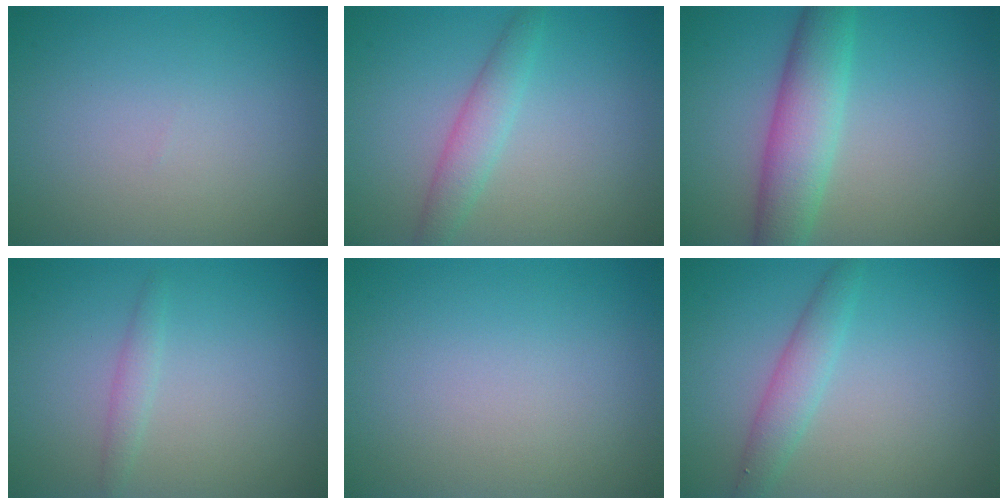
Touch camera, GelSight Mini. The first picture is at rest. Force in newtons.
{"total": 2.5, "press": 2.5, "slide": 0.0}
{"total": 6.1, "press": 6.1, "slide": 0.1}
{"total": 1.2, "press": 1.2, "slide": 0.0}
{"total": 0.0}
{"total": 2.4, "press": 2.4, "slide": 0.1}